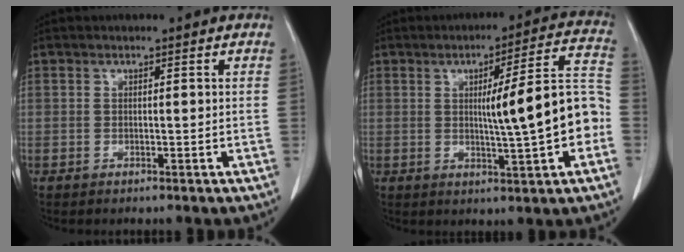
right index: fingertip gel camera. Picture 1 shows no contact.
{"total": 12.5, "force": [-1.3, 0.6, 12.4], "torque": [-0.169, 0.021, -0.015]}